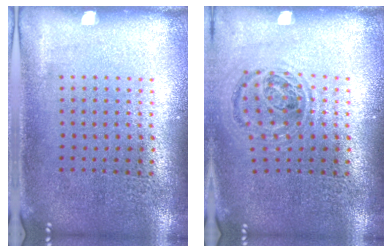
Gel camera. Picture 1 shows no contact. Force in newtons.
{"total": 0.9, "press": 0.9, "slide": 0.2}